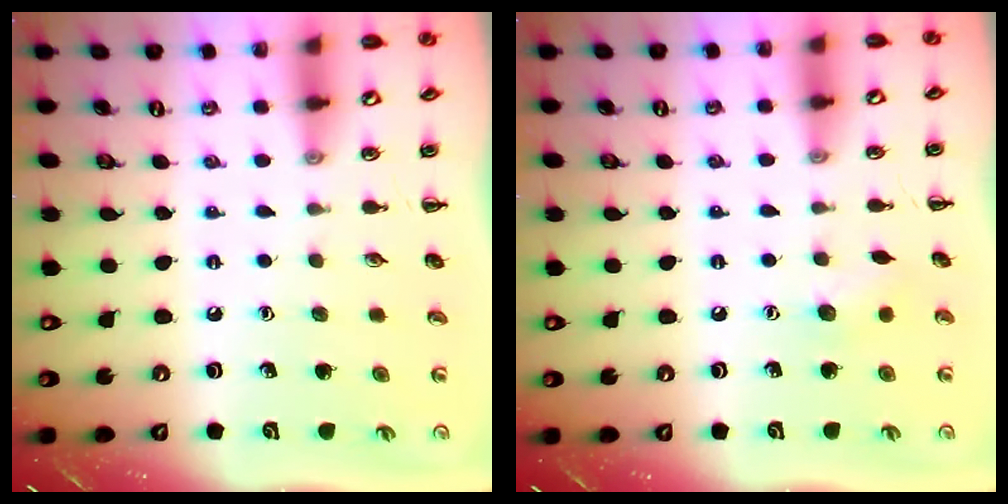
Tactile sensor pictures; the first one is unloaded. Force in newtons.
{"total": 6.2, "press": 6.0, "slide": 1.6}